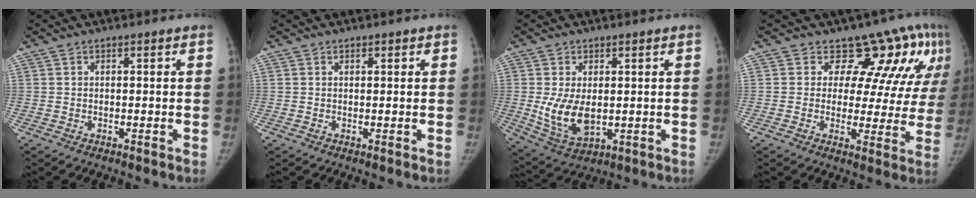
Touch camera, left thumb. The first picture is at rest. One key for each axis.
{"total": 0.6, "fx": 0.5, "fy": 0.2, "fz": 0.3, "tx": -0.004, "ty": -0.002, "tz": 0.006}
{"total": 9.0, "fx": 0.0, "fy": 5.2, "fz": 7.4, "tx": -0.132, "ty": -0.018, "tz": 0.018}
{"total": 12.7, "fx": 8.4, "fy": 6.8, "fz": 6.6, "tx": -0.034, "ty": -0.043, "tz": 0.086}